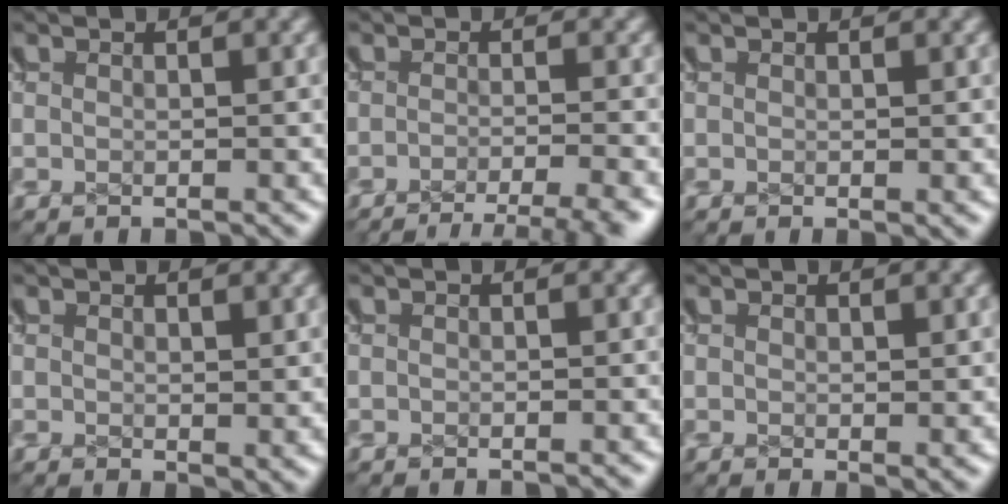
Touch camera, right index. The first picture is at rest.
{"total": 8.6, "force": [-7.4, 3.5, 2.6], "torque": [-0.012, -0.015, -0.113]}
{"total": 0.0}
{"total": 0.9, "force": [0.5, 0.2, 0.7], "torque": [-0.012, -0.010, 0.013]}
{"total": 0.0}
{"total": 0.6, "force": [0.4, 0.0, 0.5], "torque": [-0.007, -0.006, 0.009]}